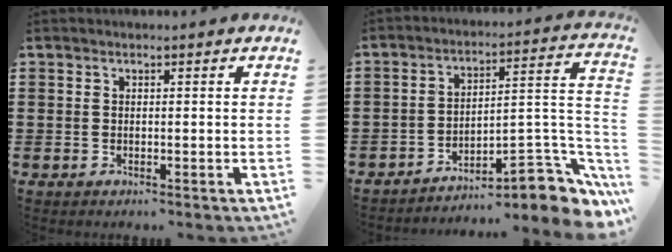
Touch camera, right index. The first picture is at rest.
{"total": 8.1, "force": [-5.5, 3.1, 5.0], "torque": [-0.057, -0.005, -0.104]}